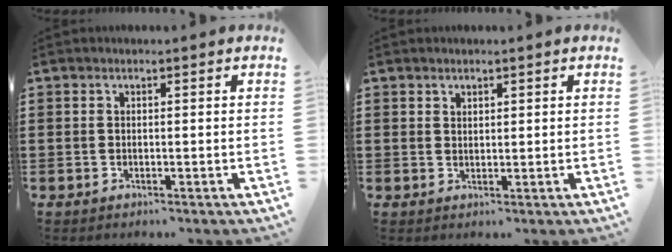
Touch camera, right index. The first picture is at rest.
{"total": 1.2, "force": [1.1, 0.5, 0.0], "torque": [0.000, 0.003, 0.022]}